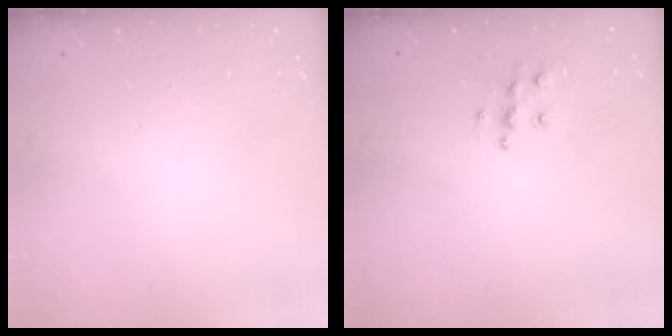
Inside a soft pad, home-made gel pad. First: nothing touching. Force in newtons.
{"total": 6.2, "press": 6.2, "slide": 0.2}